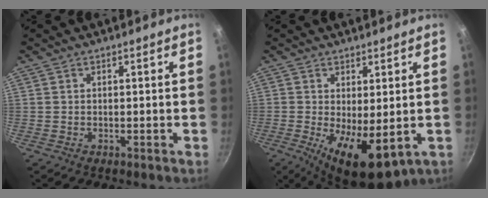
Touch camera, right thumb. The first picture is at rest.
{"total": 10.3, "force": [-1.4, 4.2, 9.3], "torque": [-0.140, -0.016, -0.008]}